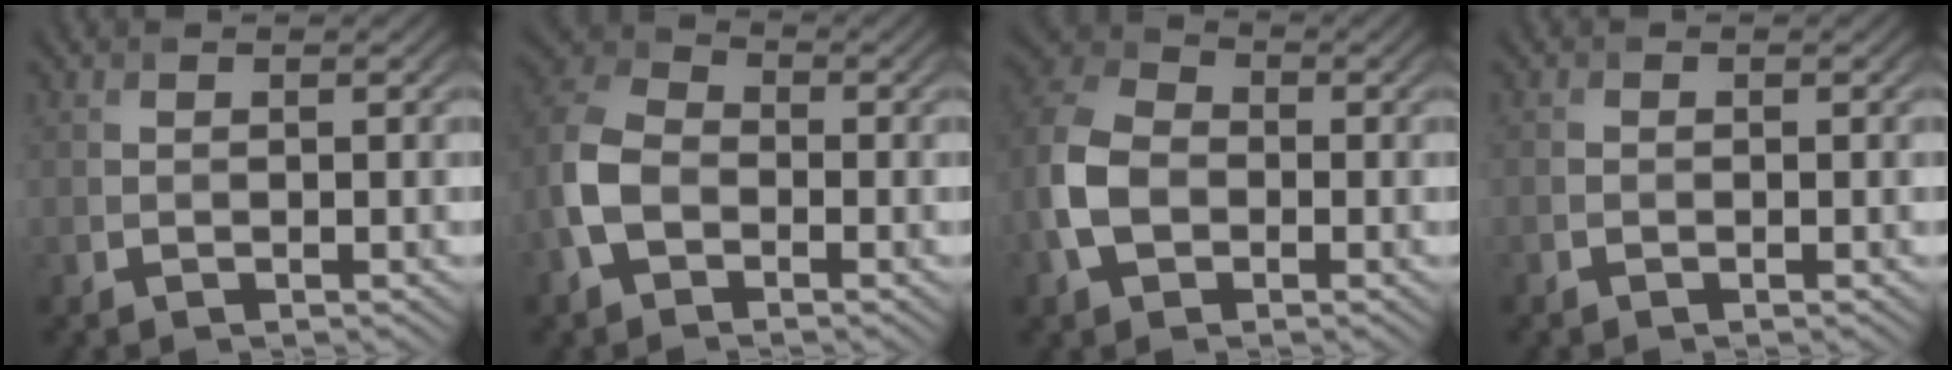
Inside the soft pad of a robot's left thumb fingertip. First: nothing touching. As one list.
[{"total": 7.8, "force": [-2.4, 5.4, 5.2], "torque": [-0.131, 0.004, -0.062]}, {"total": 8.5, "force": [-1.9, 6.0, 5.8], "torque": [-0.145, 0.004, -0.051]}, {"total": 0.6, "force": [-0.5, 0.3, 0.2], "torque": [-0.001, -0.002, -0.013]}]